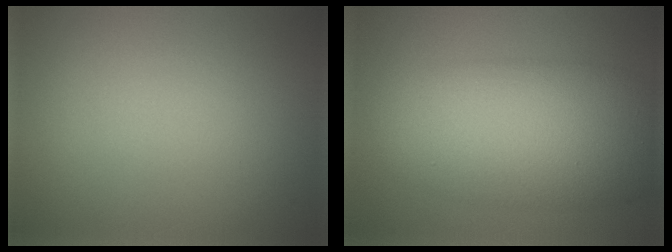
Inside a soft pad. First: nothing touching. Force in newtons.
{"total": 9.9, "press": 9.9, "slide": 0.1}